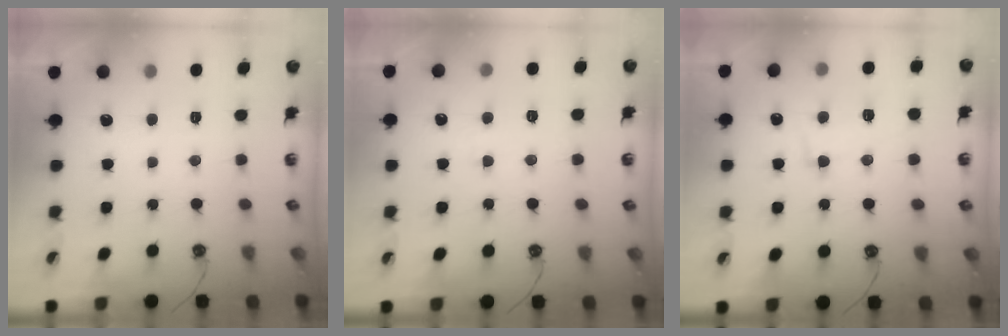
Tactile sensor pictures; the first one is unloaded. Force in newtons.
{"total": 3.0, "press": 2.8, "slide": 0.8}
{"total": 2.3, "press": 1.9, "slide": 1.2}